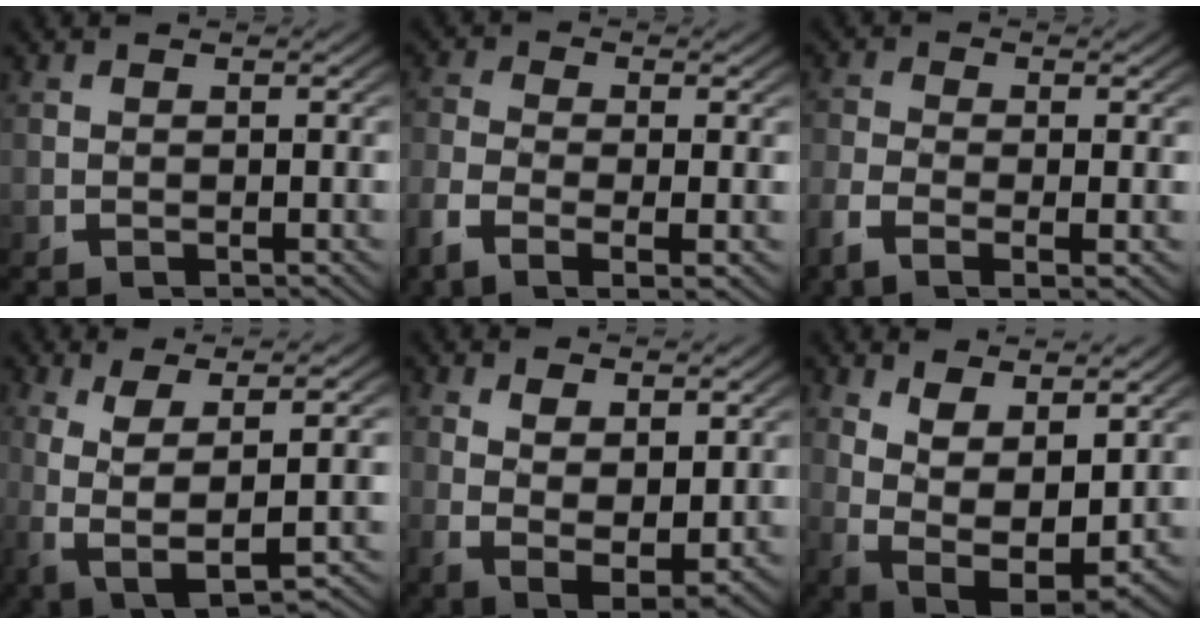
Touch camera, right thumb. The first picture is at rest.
{"total": 3.7, "force": [-1.2, 1.5, 3.2], "torque": [-0.079, -0.008, -0.022]}
{"total": 2.8, "force": [-1.0, 0.9, 2.4], "torque": [-0.061, -0.007, -0.020]}
{"total": 8.1, "force": [-1.1, 3.9, 7.0], "torque": [-0.160, -0.030, 0.007]}
{"total": 6.3, "force": [0.0, 4.1, 4.9], "torque": [-0.108, -0.037, 0.020]}
{"total": 10.3, "force": [-0.6, 7.1, 7.4], "torque": [-0.167, -0.058, 0.010]}